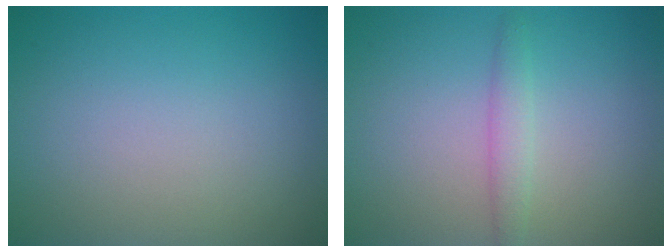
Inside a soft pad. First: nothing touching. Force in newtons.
{"total": 1.6, "press": 1.6, "slide": 0.0}